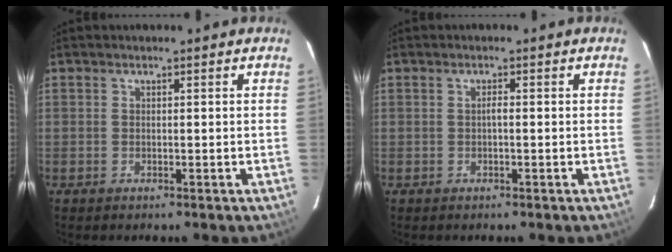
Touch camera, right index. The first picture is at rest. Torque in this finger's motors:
{"motor_torque": [0.30, -0.11, 0.14, 0.03]}